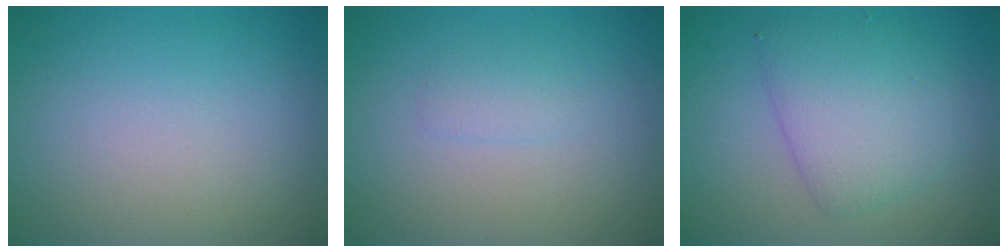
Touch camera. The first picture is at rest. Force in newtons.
{"total": 1.0, "press": 1.0, "slide": 0.1}
{"total": 5.1, "press": 5.1, "slide": 0.1}